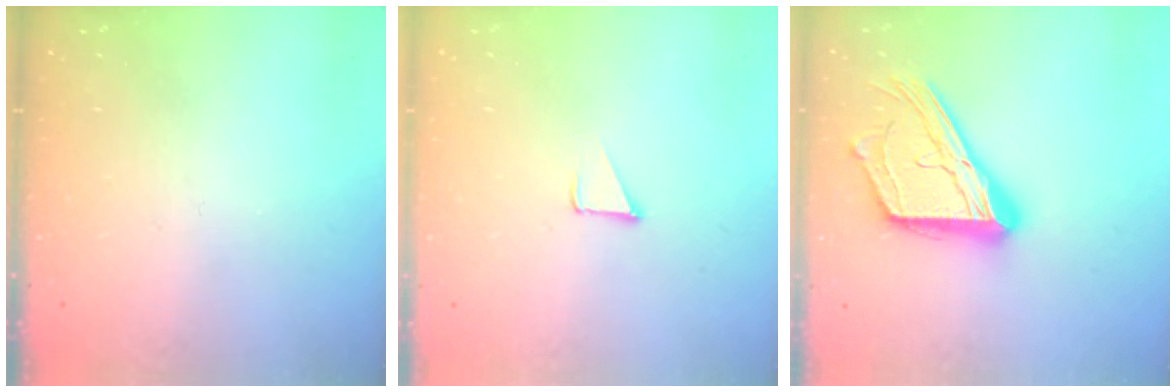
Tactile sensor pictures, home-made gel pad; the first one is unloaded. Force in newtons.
{"total": 1.7, "press": 1.7, "slide": 0.1}
{"total": 20.1, "press": 20.1, "slide": 1.7}